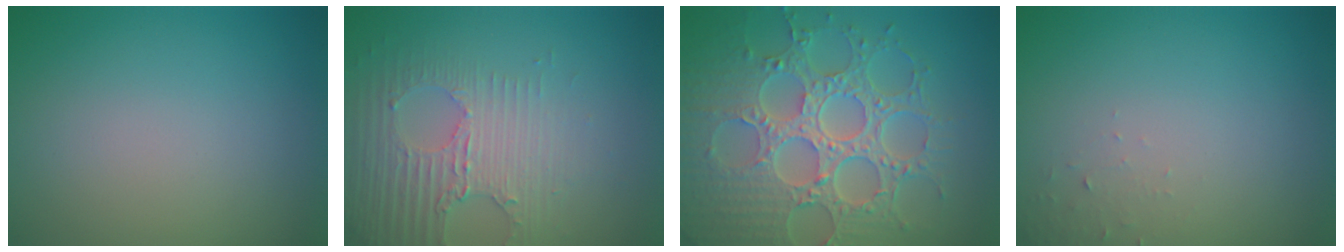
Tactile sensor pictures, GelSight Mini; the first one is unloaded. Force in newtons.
{"total": 3.5, "press": 3.4, "slide": 1.1}
{"total": 8.8, "press": 6.6, "slide": 5.7}
{"total": 1.0, "press": 0.9, "slide": 0.1}